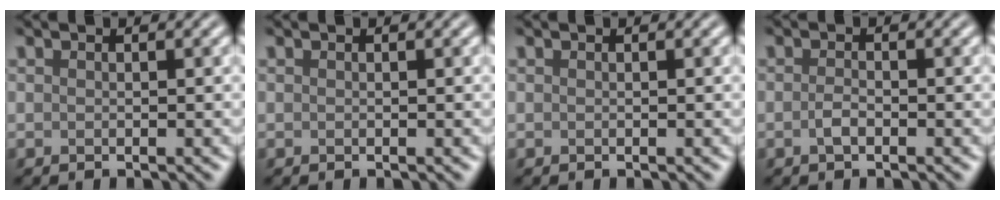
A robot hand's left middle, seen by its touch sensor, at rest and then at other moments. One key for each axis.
{"total": 0.0}
{"total": 0.0}
{"total": 1.2, "fx": -0.5, "fy": 0.5, "fz": 0.9, "tx": -0.023, "ty": 0.001, "tz": -0.012}